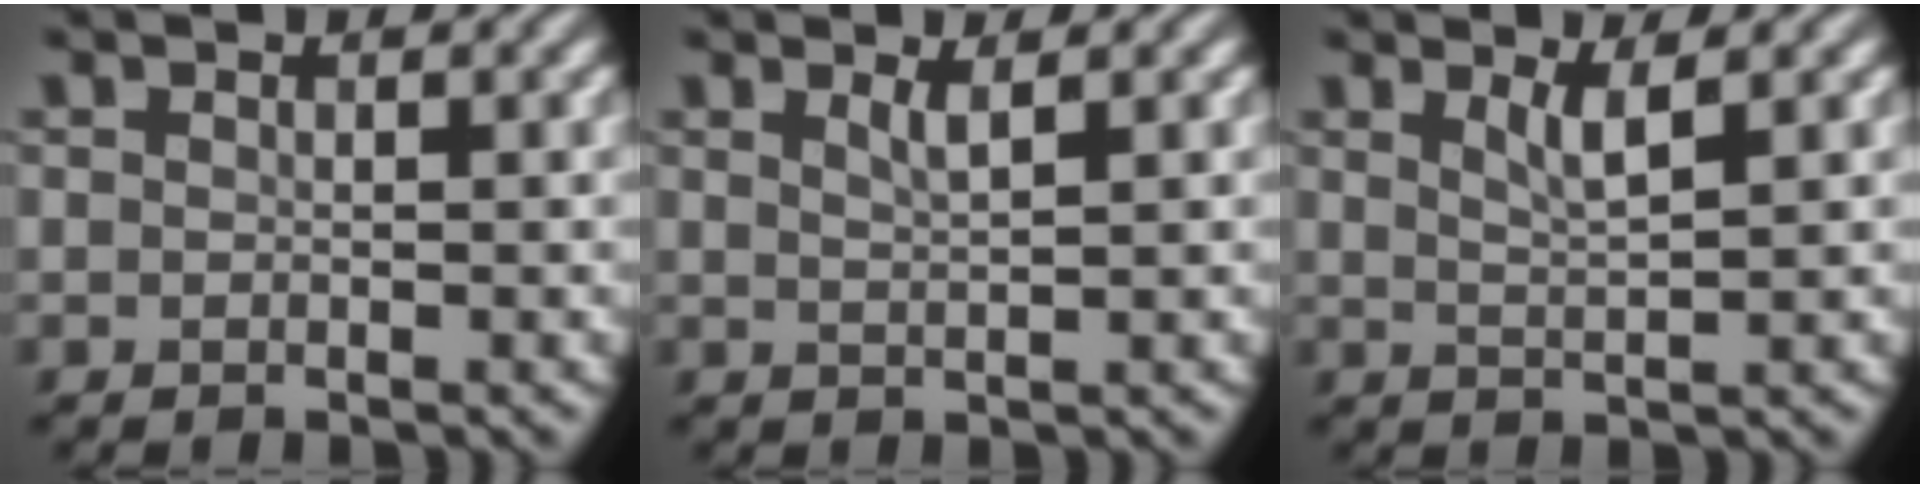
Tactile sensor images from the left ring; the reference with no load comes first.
{"total": 1.5, "force": [0.8, 0.4, 1.1], "torque": [-0.013, 0.002, 0.011]}
{"total": 2.1, "force": [1.1, 0.5, 1.7], "torque": [-0.026, -0.002, 0.018]}